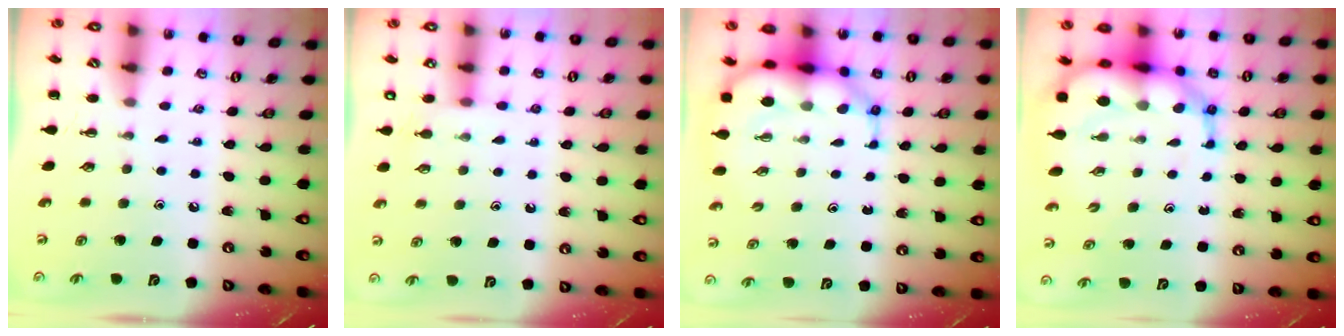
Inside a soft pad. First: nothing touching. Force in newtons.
{"total": 4.4, "press": 4.2, "slide": 1.4}
{"total": 7.2, "press": 6.8, "slide": 2.2}
{"total": 12.9, "press": 12.3, "slide": 3.9}